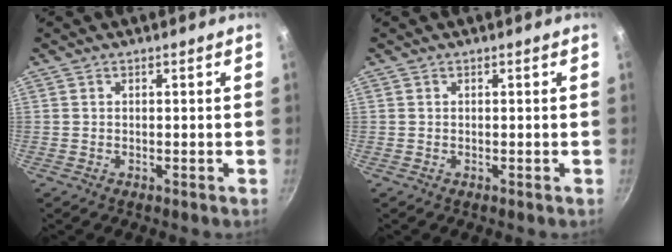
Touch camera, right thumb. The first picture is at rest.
{"total": 0.0}